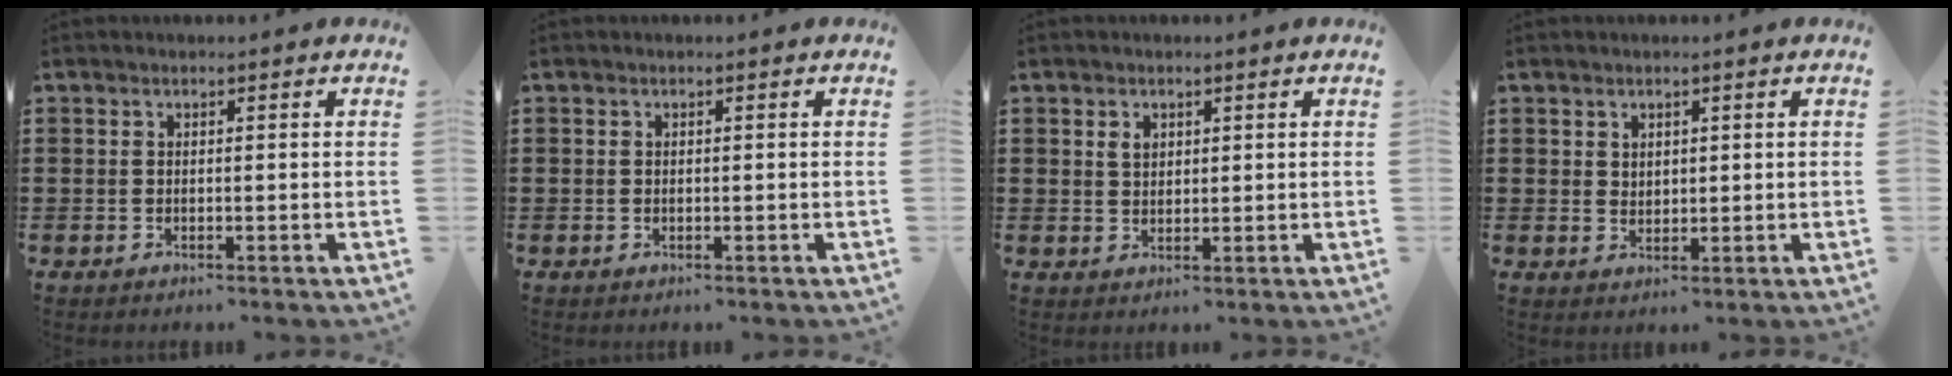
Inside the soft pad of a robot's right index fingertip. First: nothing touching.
{"total": 0.0}
{"total": 1.9, "force": [0.9, 1.3, 1.1], "torque": [-0.026, 0.004, 0.017]}
{"total": 1.8, "force": [1.3, 1.2, 0.3], "torque": [-0.010, 0.005, 0.025]}